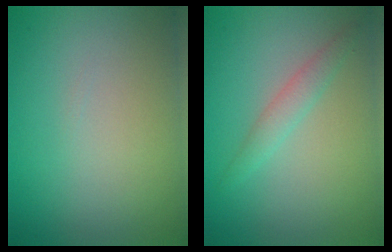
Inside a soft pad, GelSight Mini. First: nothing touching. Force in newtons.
{"total": 1.7, "press": 1.7, "slide": 0.0}